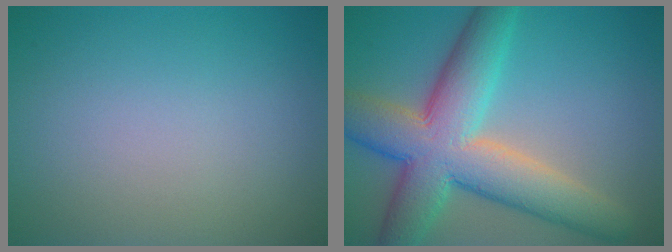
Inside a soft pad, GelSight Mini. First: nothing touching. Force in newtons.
{"total": 10.3, "press": 10.3, "slide": 0.4}